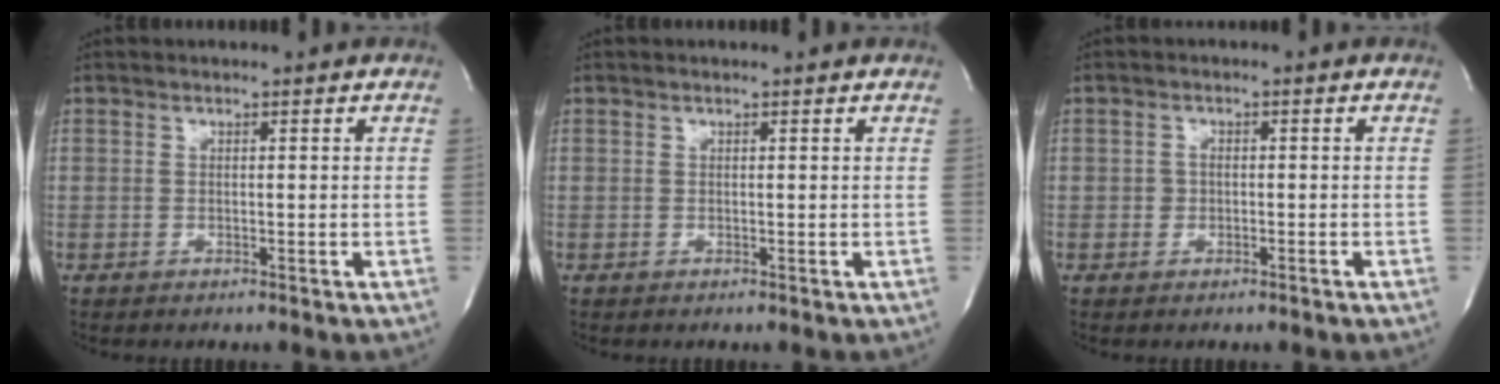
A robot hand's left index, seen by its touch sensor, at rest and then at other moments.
{"total": 0.0}
{"total": 1.2, "force": [-0.5, 1.0, 0.4], "torque": [-0.005, 0.005, -0.006]}